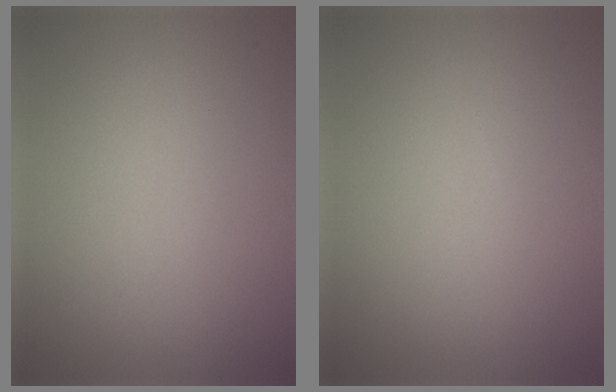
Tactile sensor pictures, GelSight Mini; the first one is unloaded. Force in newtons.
{"total": 0.0}